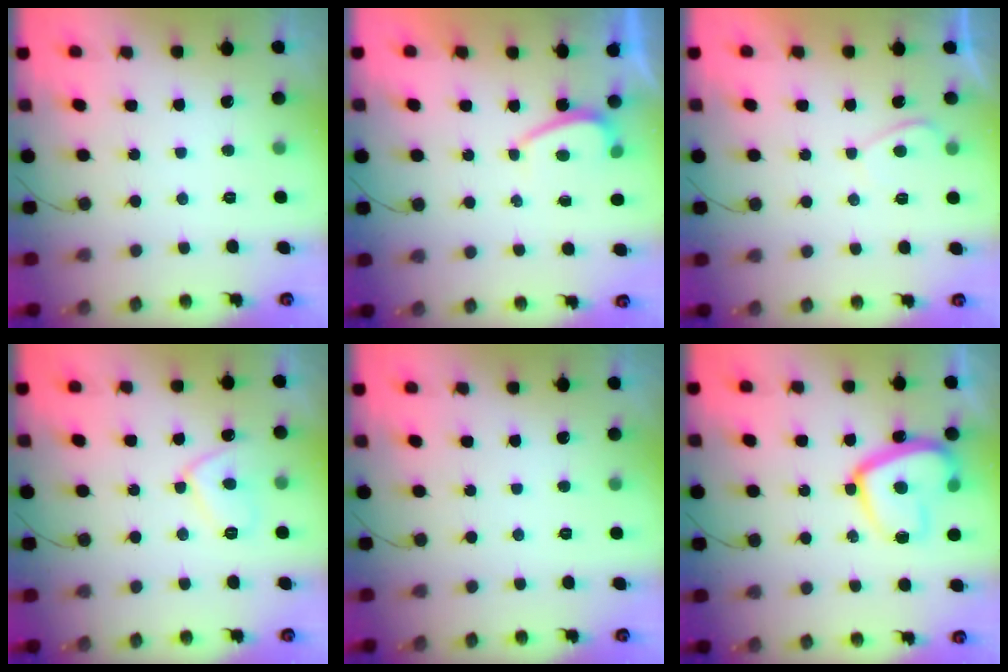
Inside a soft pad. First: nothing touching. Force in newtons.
{"total": 0.6, "press": 0.3, "slide": 0.5}
{"total": 1.0, "press": 0.8, "slide": 0.6}
{"total": 8.2, "press": 8.1, "slide": 0.9}
{"total": 0.0}
{"total": 16.1, "press": 16.0, "slide": 1.6}